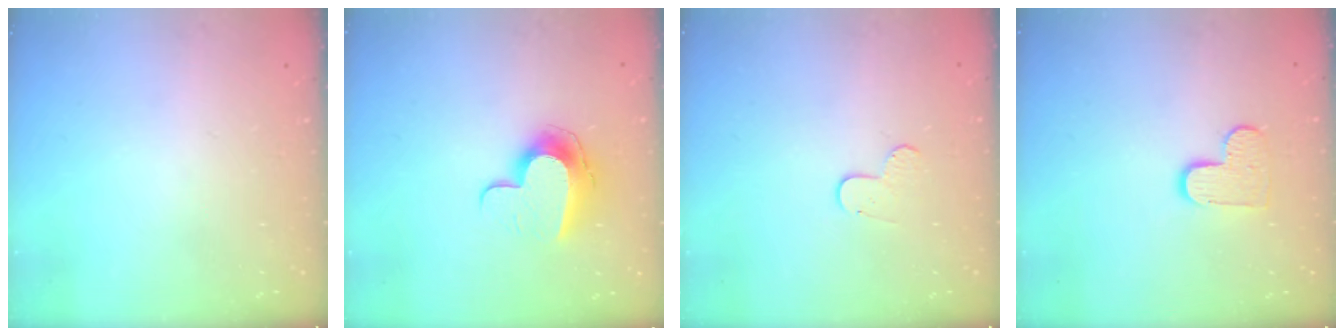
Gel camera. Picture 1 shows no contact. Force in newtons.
{"total": 11.4, "press": 11.4, "slide": 0.4}
{"total": 6.5, "press": 6.5, "slide": 0.6}
{"total": 7.7, "press": 7.7, "slide": 0.4}